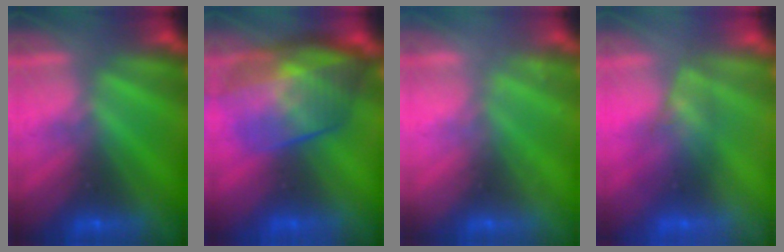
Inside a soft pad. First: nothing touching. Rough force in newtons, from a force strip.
{"total": 9.7}
{"total": 2.3}
{"total": 2.5}